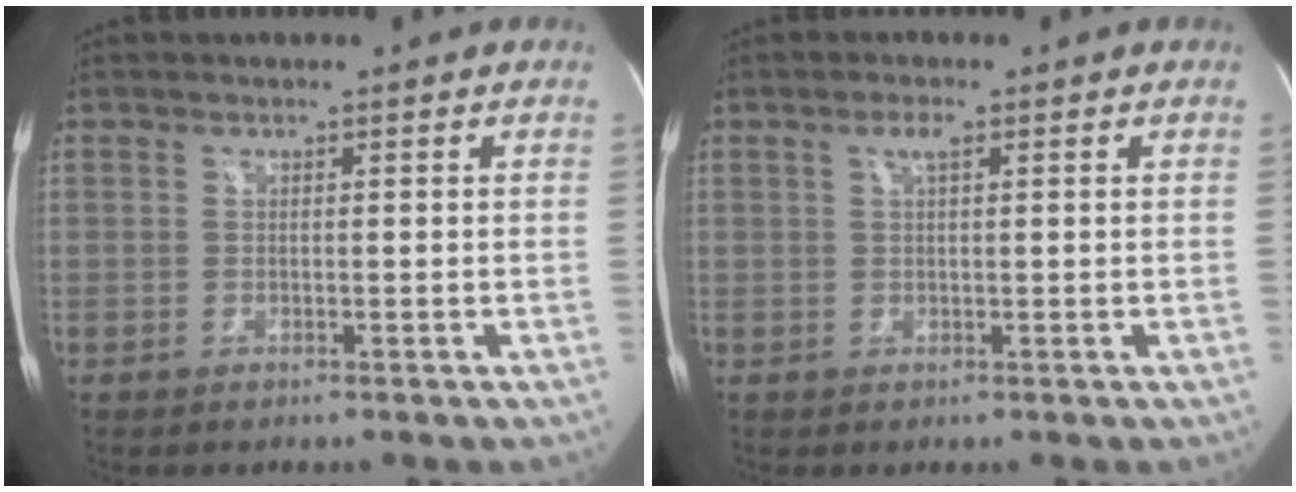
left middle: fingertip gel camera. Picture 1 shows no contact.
{"total": 1.8, "force": [0.8, 0.3, 1.6], "torque": [-0.032, 0.003, 0.014]}